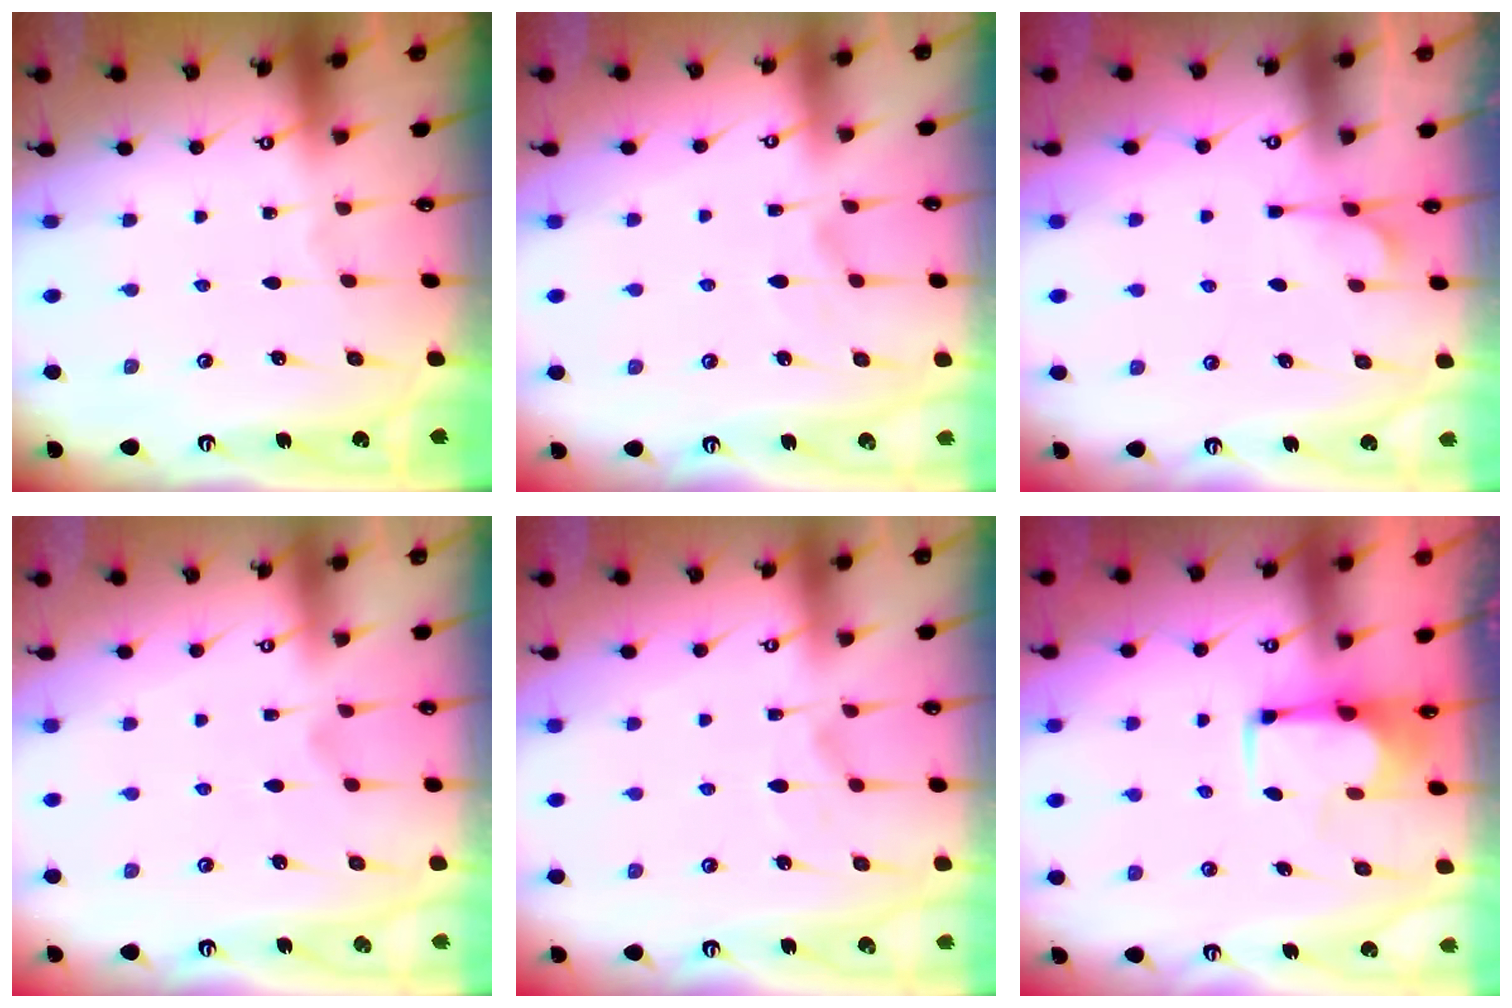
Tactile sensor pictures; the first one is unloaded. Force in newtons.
{"total": 2.2, "press": 1.9, "slide": 1.1}
{"total": 5.9, "press": 5.7, "slide": 1.4}
{"total": 1.2, "press": 0.4, "slide": 1.1}
{"total": 1.4, "press": 0.9, "slide": 1.1}
{"total": 1.9, "press": 1.6, "slide": 1.0}